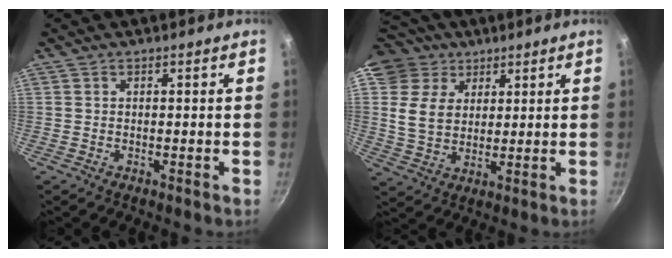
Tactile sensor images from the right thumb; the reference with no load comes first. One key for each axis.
{"total": 12.1, "fx": 5.9, "fy": 9.4, "fz": 4.9, "tx": -0.056, "ty": -0.019, "tz": 0.103}